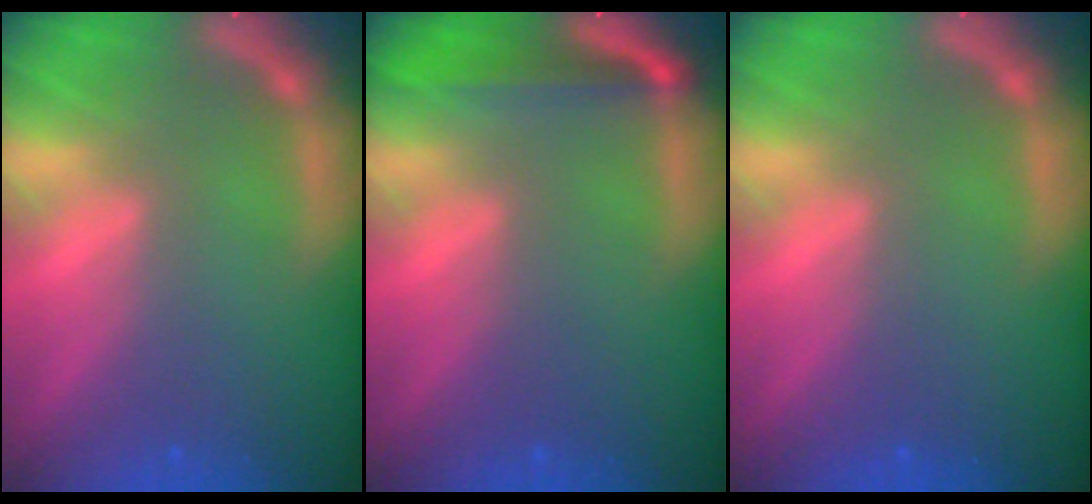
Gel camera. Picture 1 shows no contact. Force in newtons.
{"total": 4.0}
{"total": 0.0}